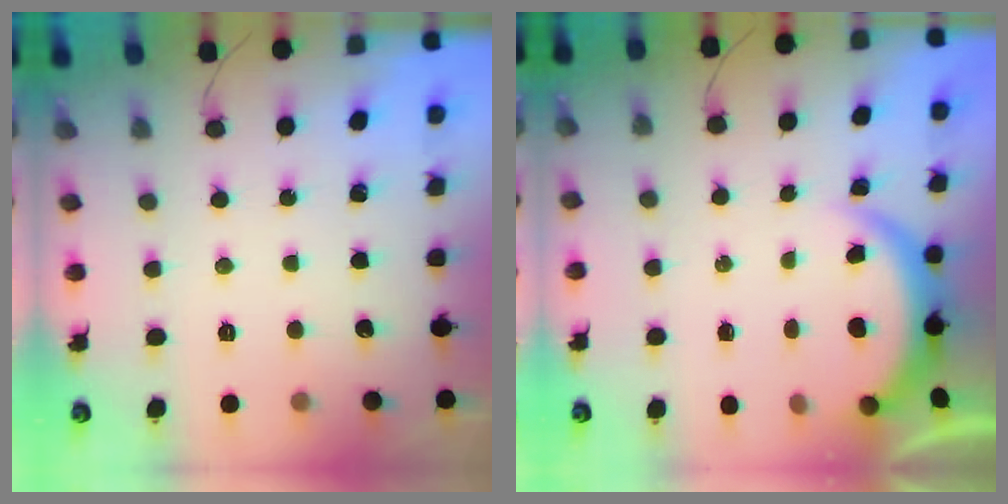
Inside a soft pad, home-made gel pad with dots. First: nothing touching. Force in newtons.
{"total": 3.9, "press": 3.9, "slide": 0.2}